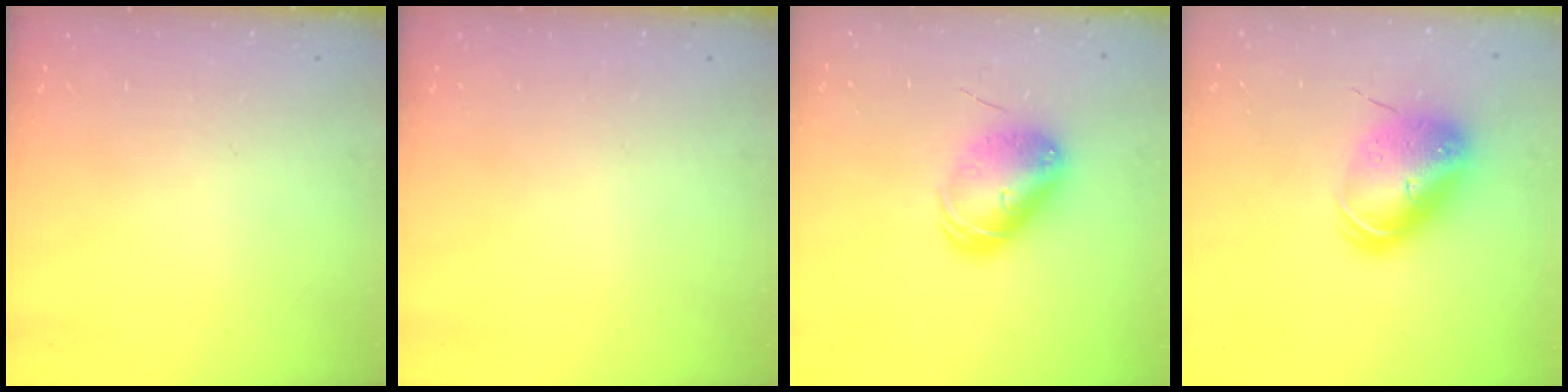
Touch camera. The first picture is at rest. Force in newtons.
{"total": 0.0}
{"total": 9.7, "press": 9.6, "slide": 1.5}
{"total": 12.8, "press": 12.8, "slide": 1.1}